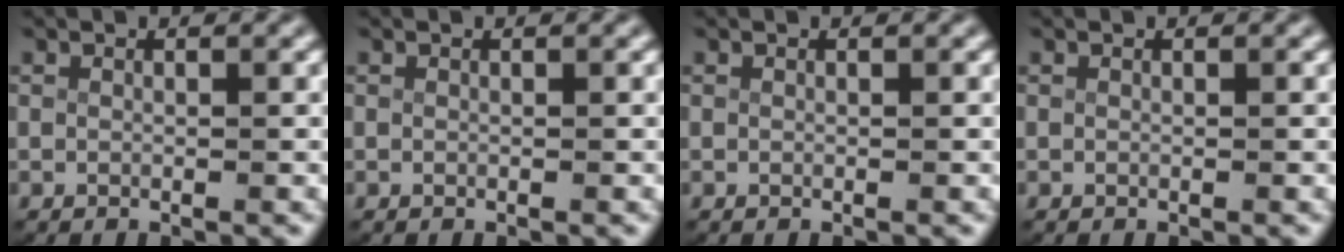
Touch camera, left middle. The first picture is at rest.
{"total": 0.0}
{"total": 0.0}
{"total": 0.0}